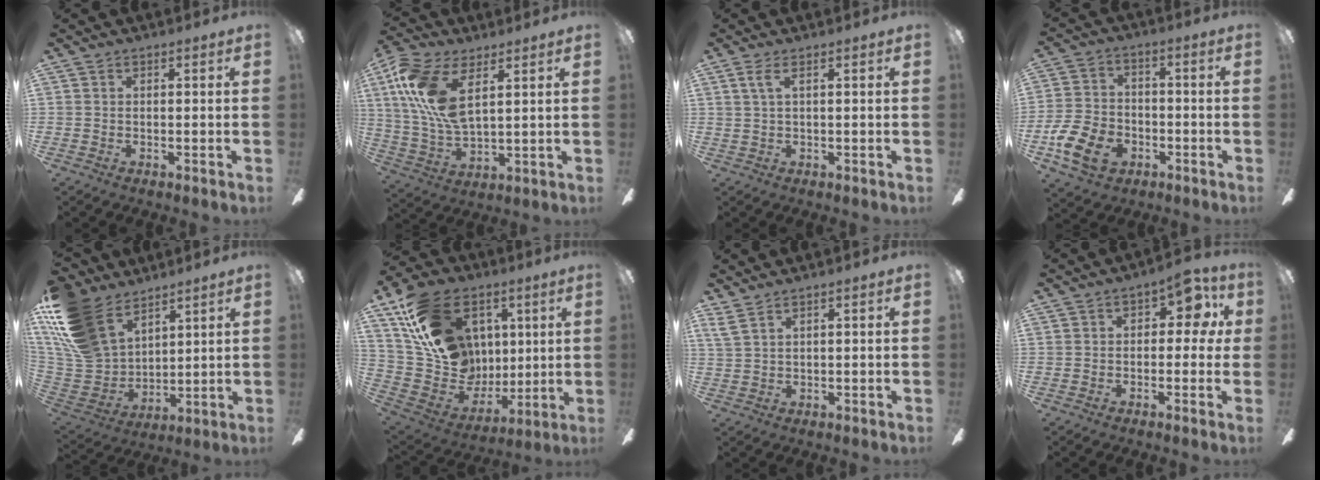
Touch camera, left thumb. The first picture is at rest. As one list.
[{"total": 14.7, "force": [6.7, 6.6, 11.2], "torque": [-0.248, -0.019, 0.123]}, {"total": 4.6, "force": [2.0, 1.3, 3.9], "torque": [-0.083, 0.002, 0.036]}, {"total": 12.7, "force": [-5.7, 9.0, 6.9], "torque": [-0.158, 0.041, -0.103]}, {"total": 21.1, "force": [13.0, 12.4, 11.1], "torque": [-0.266, -0.061, 0.246]}, {"total": 24.6, "force": [9.1, 18.1, 14.0], "torque": [-0.263, -0.026, 0.185]}, {"total": 2.7, "force": [2.0, 1.0, 1.6], "torque": [-0.036, -0.003, 0.038]}, {"total": 7.5, "force": [2.2, 4.6, 5.6], "torque": [-0.070, -0.005, 0.032]}]